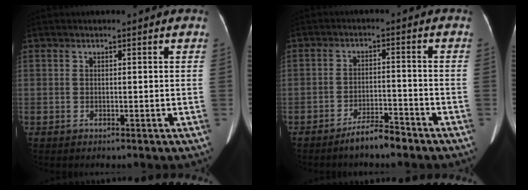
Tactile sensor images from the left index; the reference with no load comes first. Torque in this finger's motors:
{"motor_torque": [0.56, 0.57, 0.02, 0.01]}